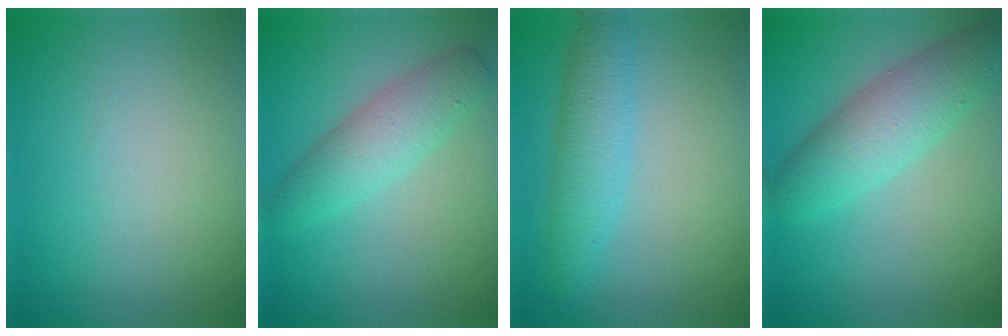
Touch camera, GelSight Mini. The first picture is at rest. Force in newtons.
{"total": 3.7, "press": 3.7, "slide": 0.0}
{"total": 3.3, "press": 3.3, "slide": 0.0}
{"total": 5.2, "press": 5.2, "slide": 0.2}